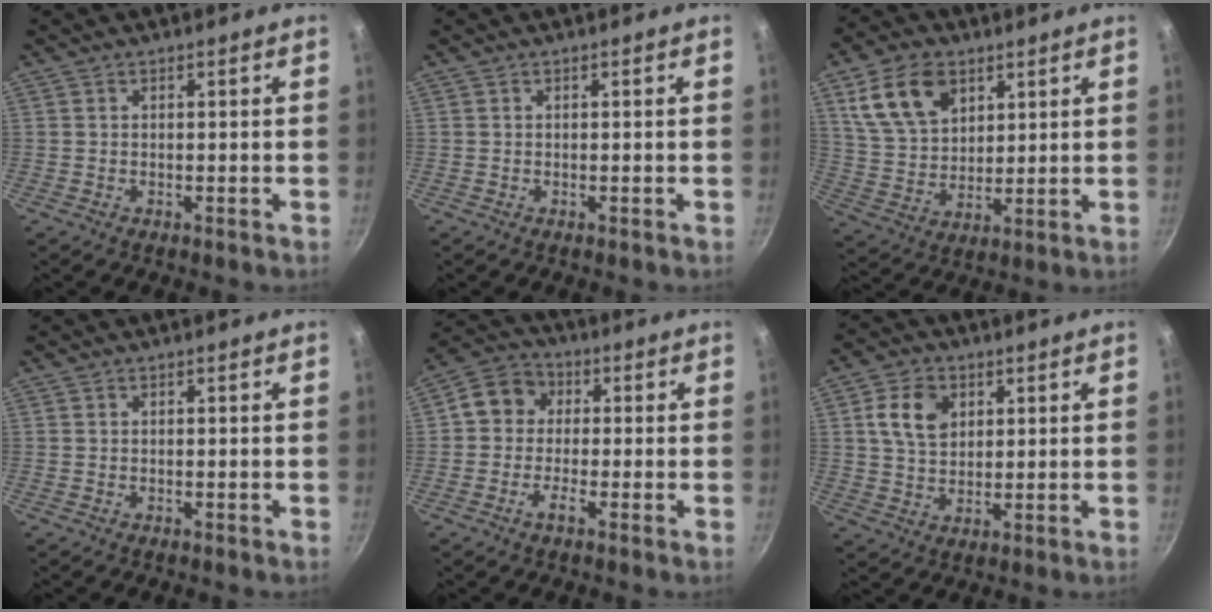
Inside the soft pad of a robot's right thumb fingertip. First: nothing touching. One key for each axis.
{"total": 0.0}
{"total": 13.3, "fx": 6.1, "fy": 8.8, "fz": 7.9, "tx": -0.125, "ty": -0.014, "tz": 0.123}
{"total": 0.0}
{"total": 7.2, "fx": -0.9, "fy": 5.8, "fz": 4.0, "tx": -0.054, "ty": 0.024, "tz": -0.040}
{"total": 8.3, "fx": 2.6, "fy": 6.1, "fz": 5.0, "tx": -0.073, "ty": -0.001, "tz": 0.046}